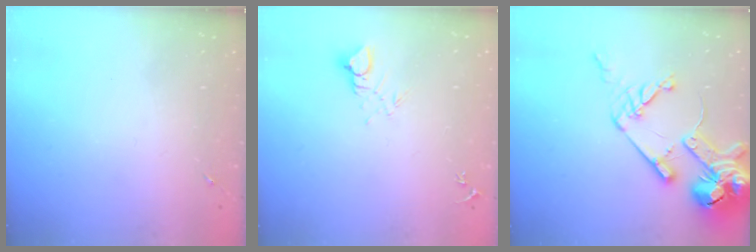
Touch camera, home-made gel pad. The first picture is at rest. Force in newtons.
{"total": 5.5, "press": 5.5, "slide": 0.4}
{"total": 23.3, "press": 23.1, "slide": 3.0}